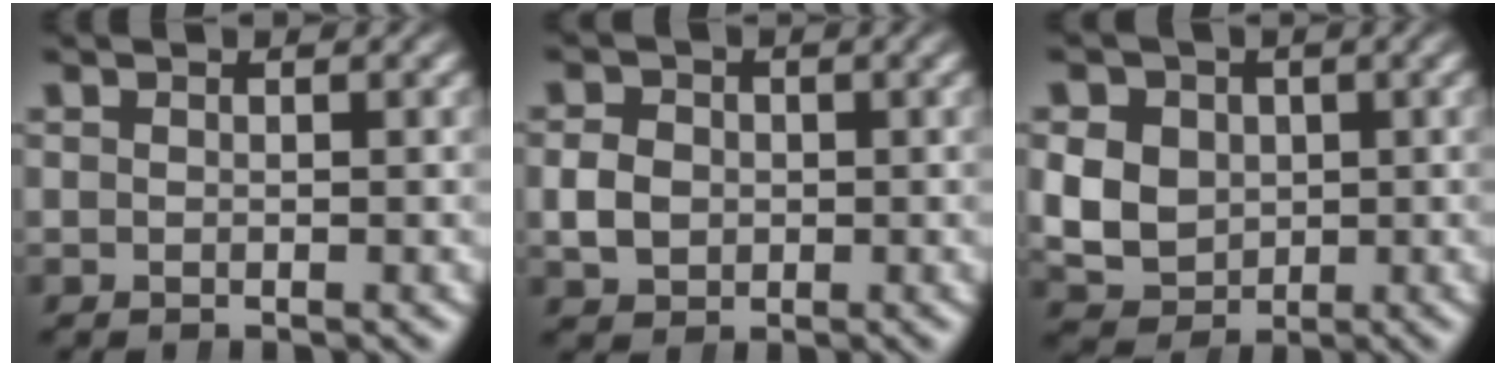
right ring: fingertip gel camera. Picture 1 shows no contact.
{"total": 2.7, "force": [-0.4, 2.4, 1.1], "torque": [-0.026, -0.007, 0.000]}
{"total": 8.9, "force": [-0.7, 8.1, 3.4], "torque": [-0.095, -0.037, -0.001]}